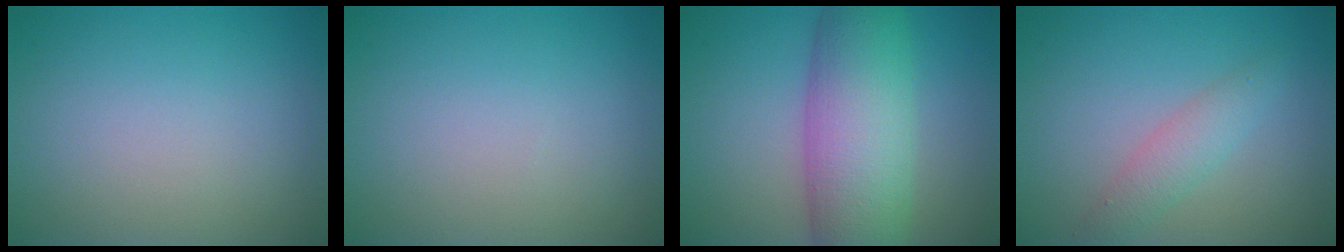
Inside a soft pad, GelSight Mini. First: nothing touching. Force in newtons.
{"total": 0.0}
{"total": 9.6, "press": 9.6, "slide": 0.1}
{"total": 2.3, "press": 2.3, "slide": 0.1}